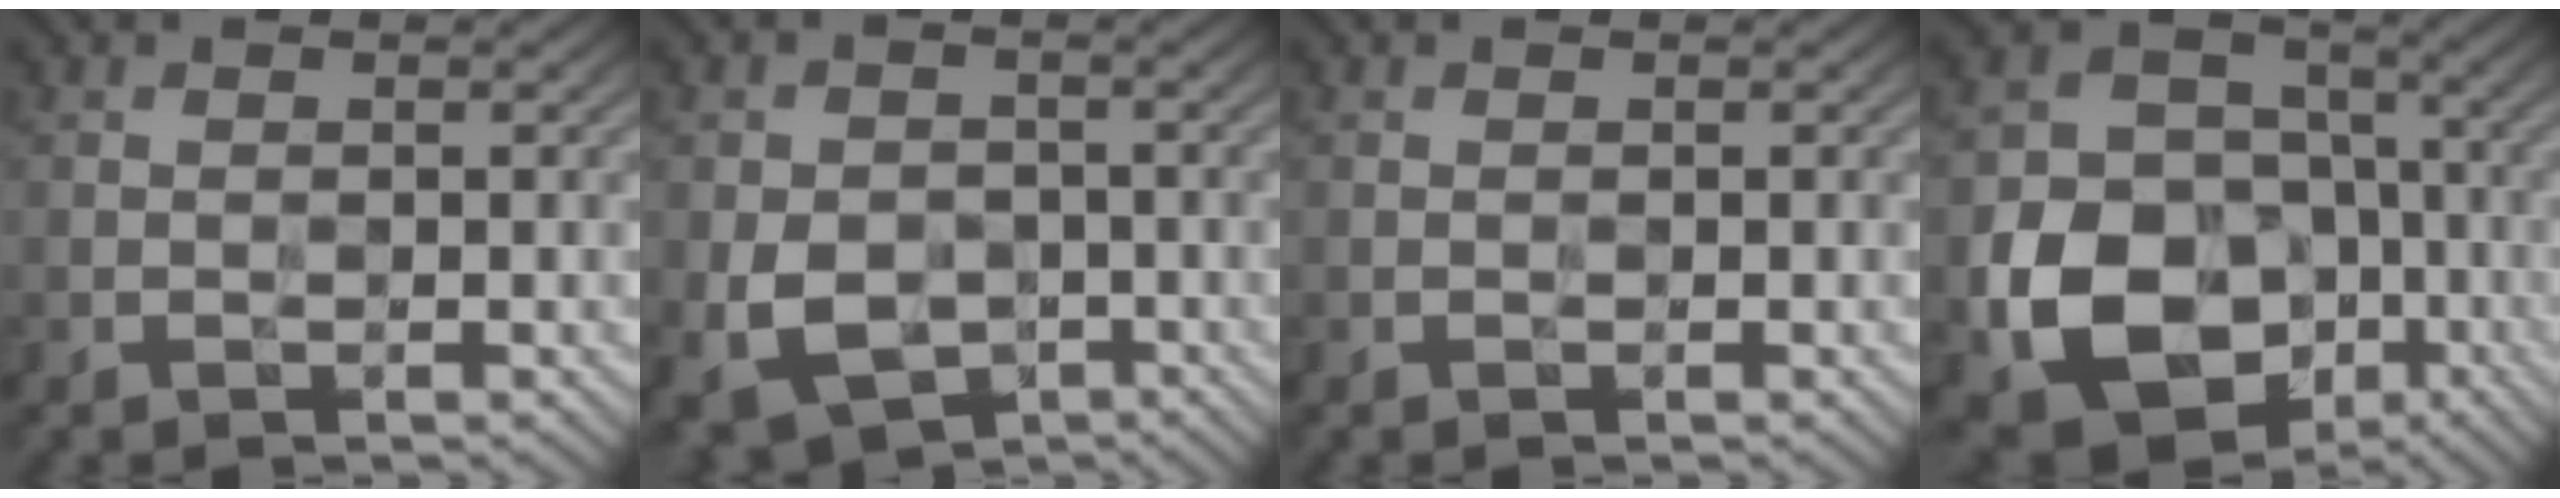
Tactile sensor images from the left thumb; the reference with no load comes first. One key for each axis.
{"total": 7.3, "fx": -2.2, "fy": 5.6, "fz": 4.2, "tx": -0.100, "ty": -0.025, "tz": -0.043}
{"total": 0.0}
{"total": 15.3, "fx": -5.2, "fy": 12.1, "fz": 7.9, "tx": -0.167, "ty": -0.053, "tz": -0.086}